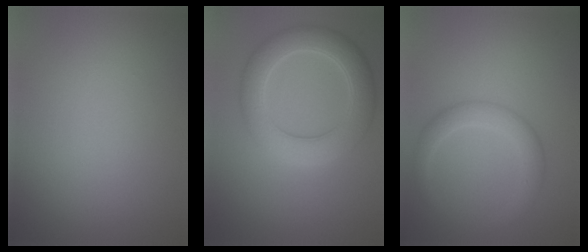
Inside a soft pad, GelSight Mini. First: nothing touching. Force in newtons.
{"total": 5.8, "press": 5.8, "slide": 0.2}
{"total": 3.2, "press": 3.1, "slide": 0.3}